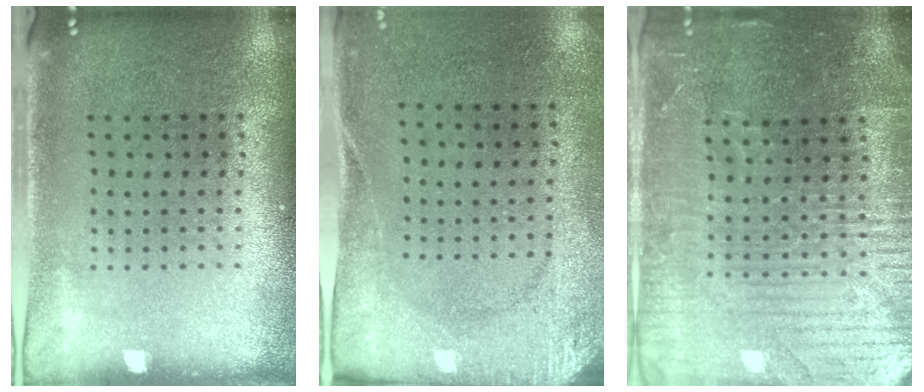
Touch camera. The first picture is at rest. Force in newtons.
{"total": 2.6, "press": 2.0, "slide": 1.6}
{"total": 4.3, "press": 4.1, "slide": 1.5}